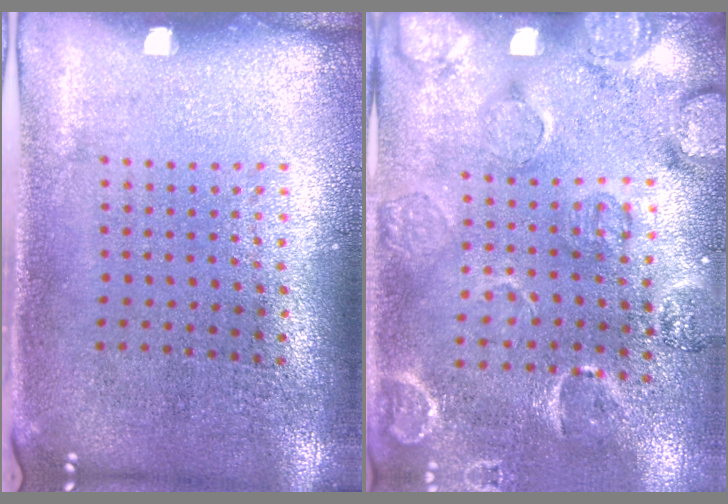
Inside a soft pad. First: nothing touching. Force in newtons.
{"total": 2.7, "press": 1.9, "slide": 1.9}